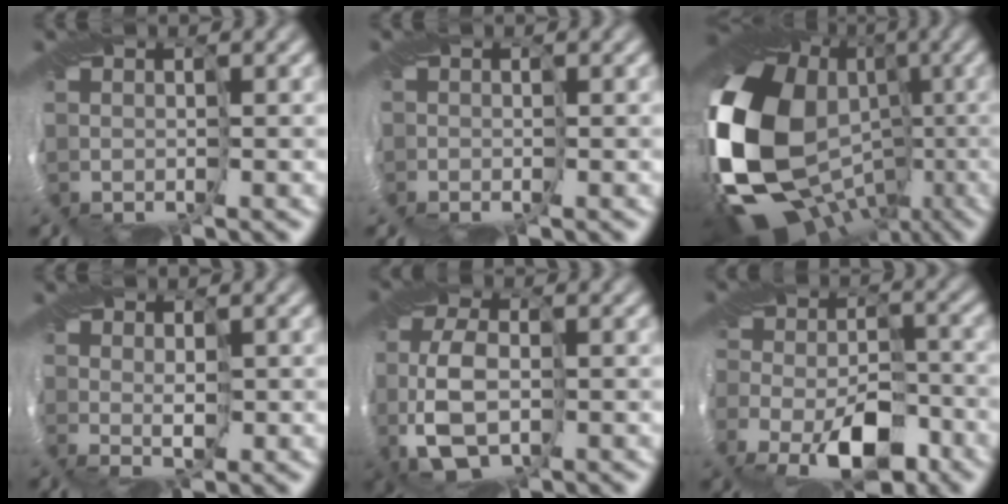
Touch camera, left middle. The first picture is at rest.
{"total": 0.5, "force": [-0.2, 0.2, -0.4], "torque": [0.008, -0.005, -0.007]}
{"total": 17.0, "force": [-4.3, 12.9, 10.2], "torque": [-0.217, -0.014, -0.085]}
{"total": 0.8, "force": [0.6, -0.5, 0.0], "torque": [0.002, 0.000, 0.011]}
{"total": 4.8, "force": [-2.2, 2.2, 3.6], "torque": [-0.074, -0.009, -0.041]}
{"total": 5.3, "force": [-3.3, 2.4, 3.3], "torque": [-0.050, -0.016, -0.055]}